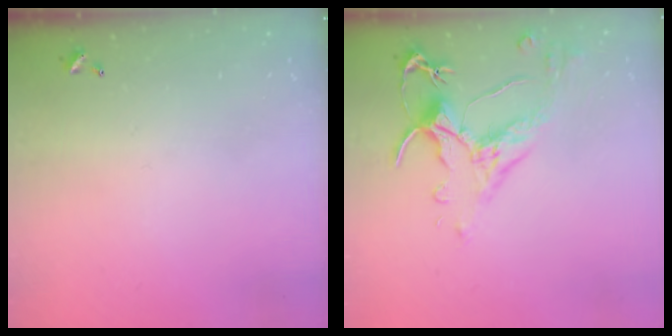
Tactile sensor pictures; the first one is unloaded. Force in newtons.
{"total": 2.5, "press": 2.2, "slide": 1.3}